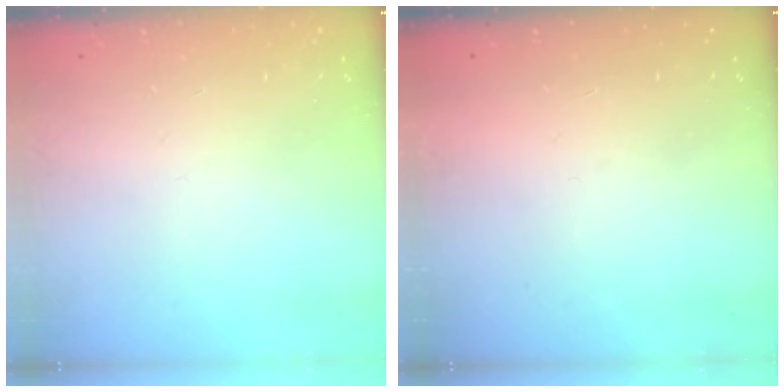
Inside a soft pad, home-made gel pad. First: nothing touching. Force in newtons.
{"total": 1.5, "press": 1.5, "slide": 0.1}